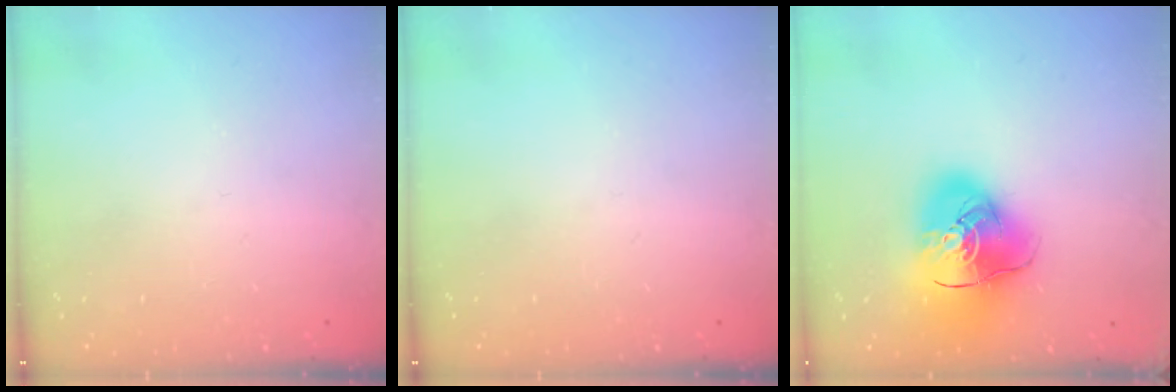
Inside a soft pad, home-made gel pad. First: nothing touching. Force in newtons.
{"total": 0.0}
{"total": 18.1, "press": 17.9, "slide": 2.7}